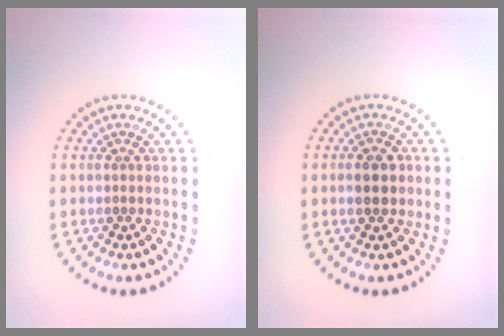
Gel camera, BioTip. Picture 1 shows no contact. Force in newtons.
{"total": 2.4, "press": 2.4, "slide": 0.1}